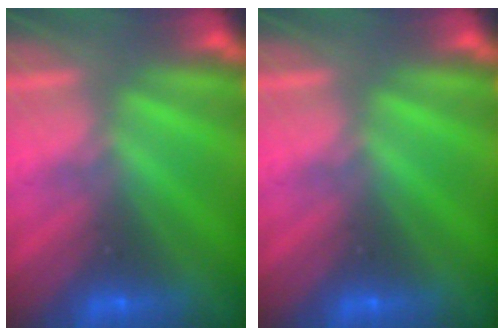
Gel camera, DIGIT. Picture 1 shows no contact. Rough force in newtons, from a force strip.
{"total": 0.0}